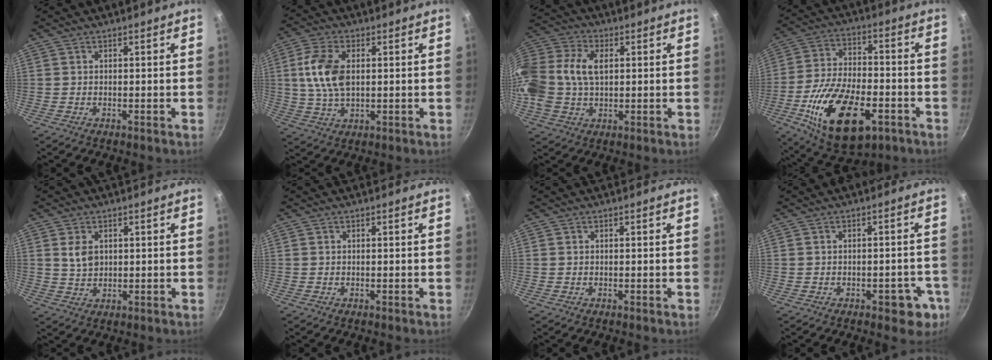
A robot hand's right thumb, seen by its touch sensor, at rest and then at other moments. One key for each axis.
{"total": 10.1, "fx": 1.5, "fy": 5.8, "fz": 8.1, "tx": -0.156, "ty": 0.004, "tz": 0.026}
{"total": 16.7, "fx": 1.6, "fy": 11.5, "fz": 12.1, "tx": -0.266, "ty": 0.035, "tz": 0.019}
{"total": 21.8, "fx": -8.2, "fy": 11.2, "fz": 16.8, "tx": -0.287, "ty": 0.020, "tz": -0.135}
{"total": 4.1, "fx": 1.2, "fy": 2.9, "fz": 2.6, "tx": -0.039, "ty": -0.006, "tz": 0.025}
{"total": 0.0}
{"total": 0.0}
{"total": 6.1, "fx": -2.7, "fy": 3.3, "fz": 4.3, "tx": -0.022, "ty": 0.020, "tz": -0.025}